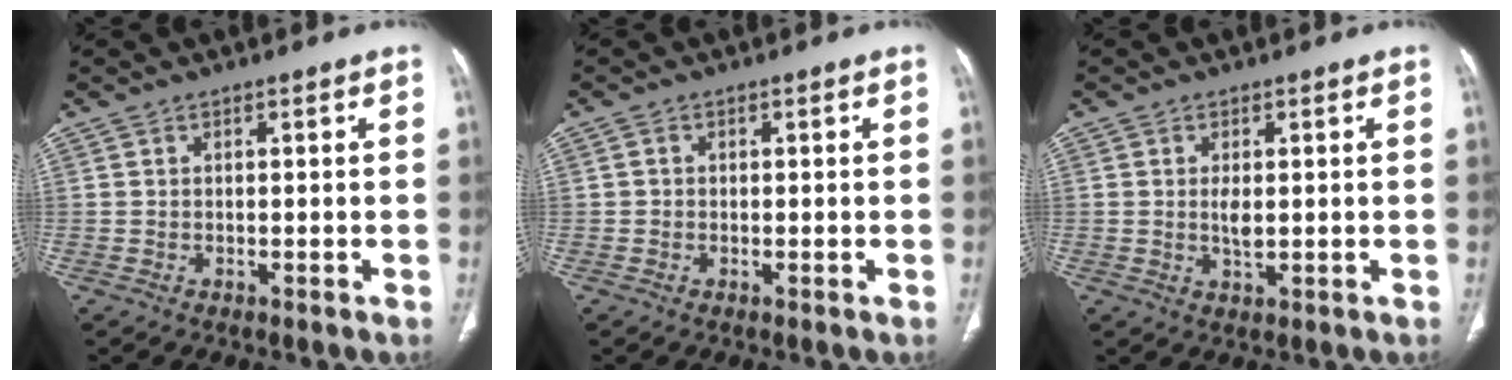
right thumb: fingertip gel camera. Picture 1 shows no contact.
{"total": 0.8, "force": [0.0, 0.8, 0.2], "torque": [-0.001, 0.002, -0.001]}
{"total": 2.8, "force": [0.2, 1.3, 2.5], "torque": [-0.049, -0.006, 0.007]}